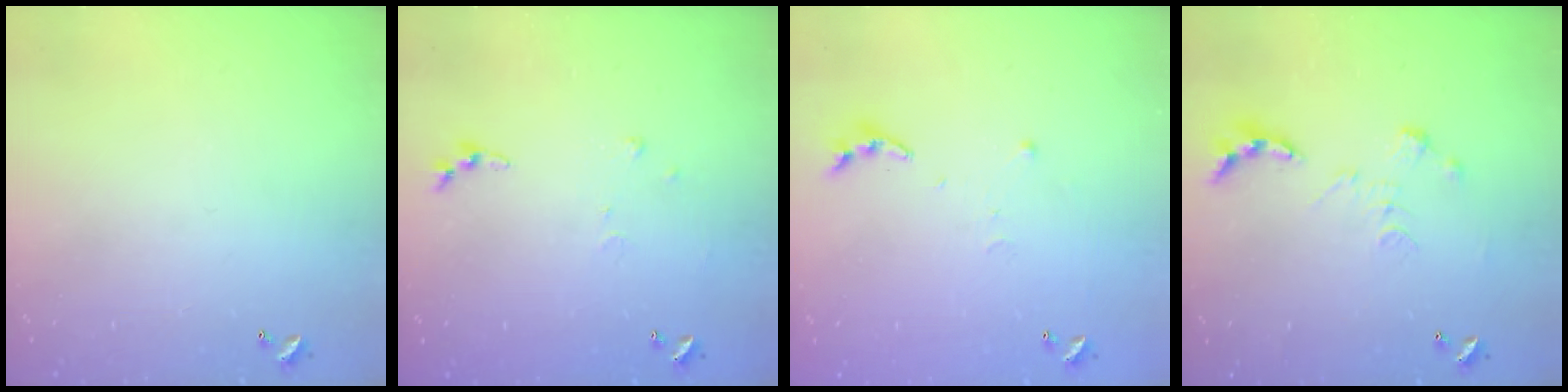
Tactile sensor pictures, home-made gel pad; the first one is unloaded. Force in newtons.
{"total": 5.1, "press": 5.0, "slide": 0.8}
{"total": 3.8, "press": 3.8, "slide": 0.4}
{"total": 0.0}